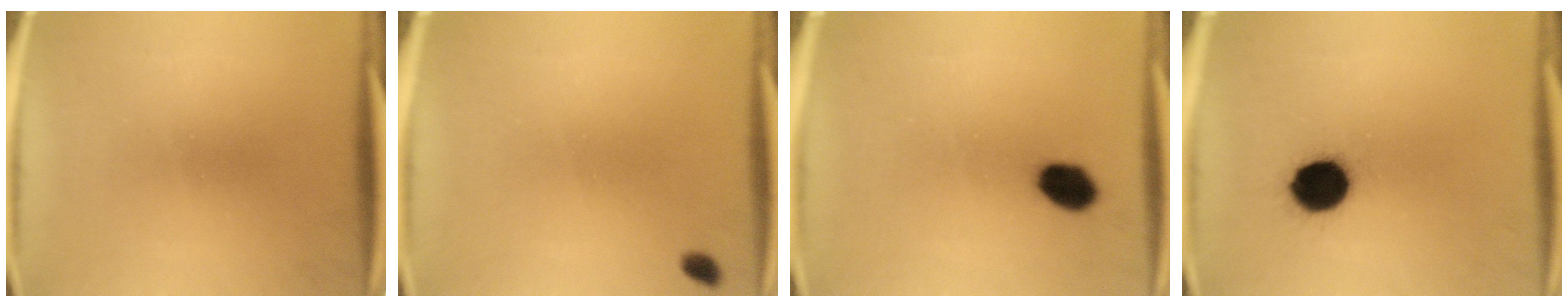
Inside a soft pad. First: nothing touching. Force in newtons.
{"total": 1.2}
{"total": 5.9}
{"total": 11.1}